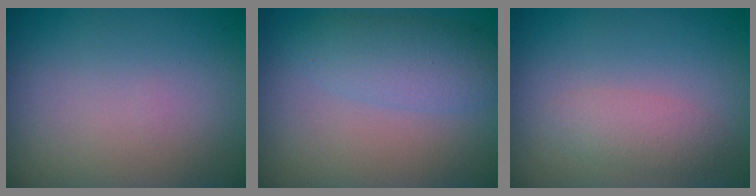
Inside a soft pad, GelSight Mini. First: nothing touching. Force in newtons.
{"total": 2.2, "press": 2.2, "slide": 0.1}
{"total": 2.0, "press": 2.0, "slide": 0.1}